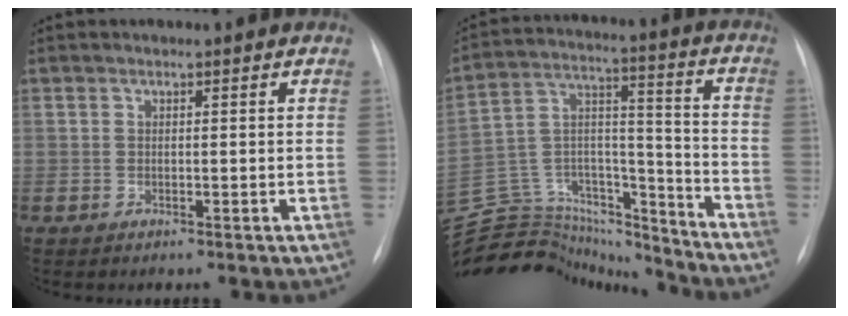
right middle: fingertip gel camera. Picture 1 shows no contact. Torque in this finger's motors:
{"motor_torque": [-0.73, -1.24, -0.22, -0.09]}